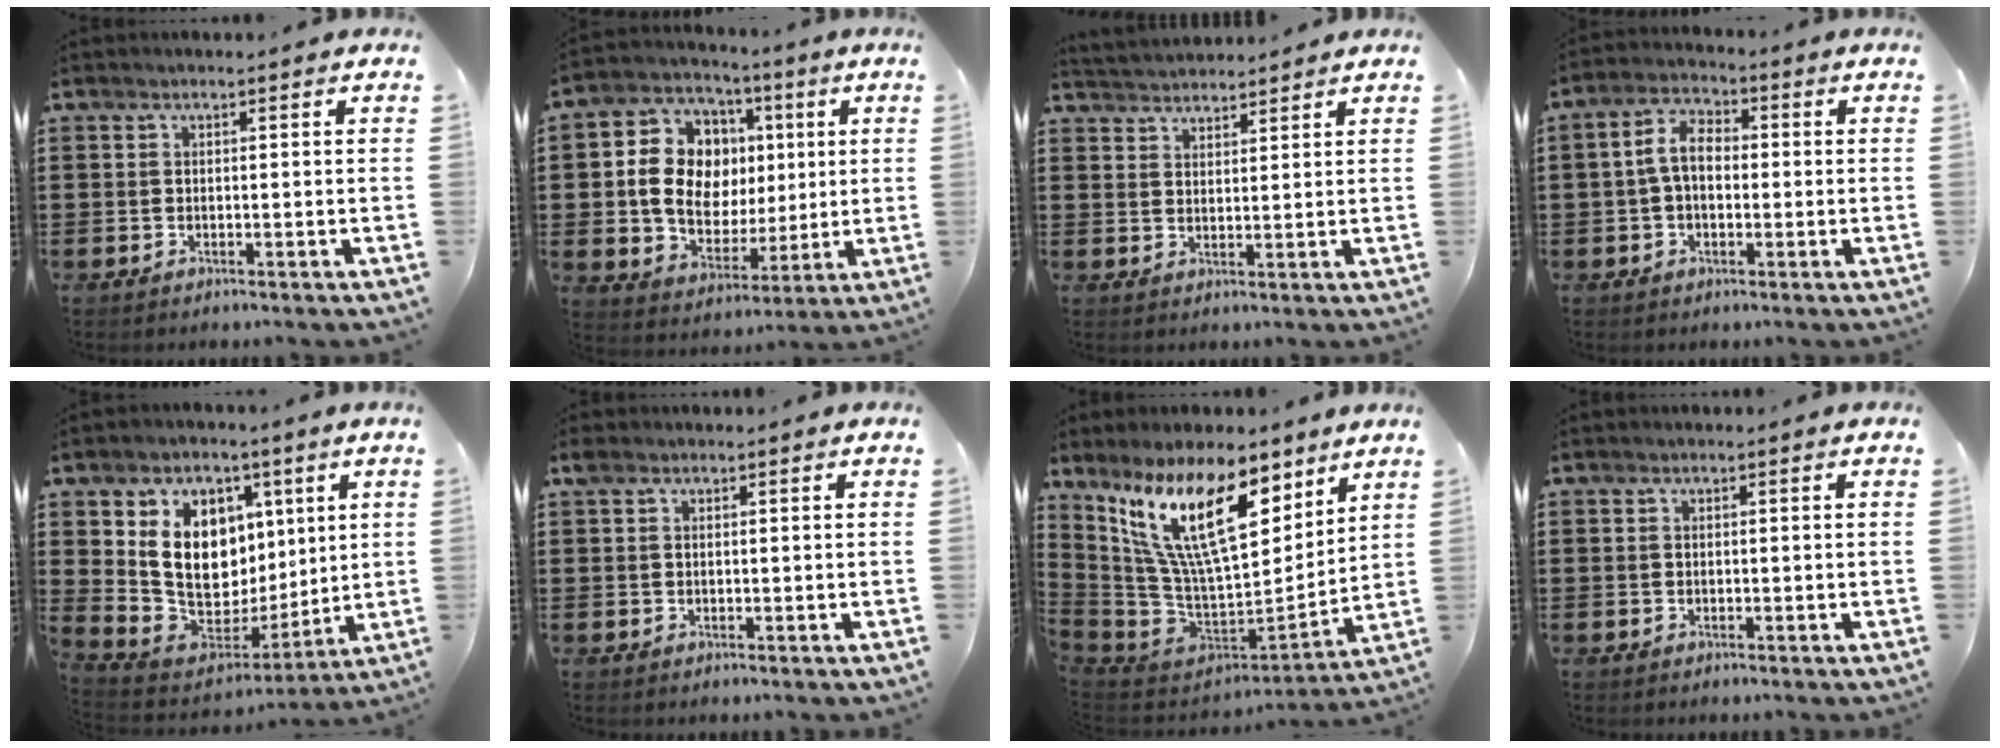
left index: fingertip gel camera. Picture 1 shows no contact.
{"total": 11.2, "force": [1.0, 9.4, 6.0], "torque": [-0.147, 0.017, 0.020]}
{"total": 2.7, "force": [2.7, 0.2, -0.3], "torque": [-0.004, -0.008, 0.051]}
{"total": 5.8, "force": [-0.1, 3.6, 4.5], "torque": [-0.105, 0.010, -0.008]}
{"total": 12.0, "force": [4.0, 9.5, 6.2], "torque": [-0.150, -0.018, 0.081]}
{"total": 0.7, "force": [0.3, 0.5, 0.4], "torque": [-0.010, 0.007, 0.003]}
{"total": 17.4, "force": [9.4, 6.1, 13.2], "torque": [-0.300, -0.051, 0.161]}
{"total": 0.0}